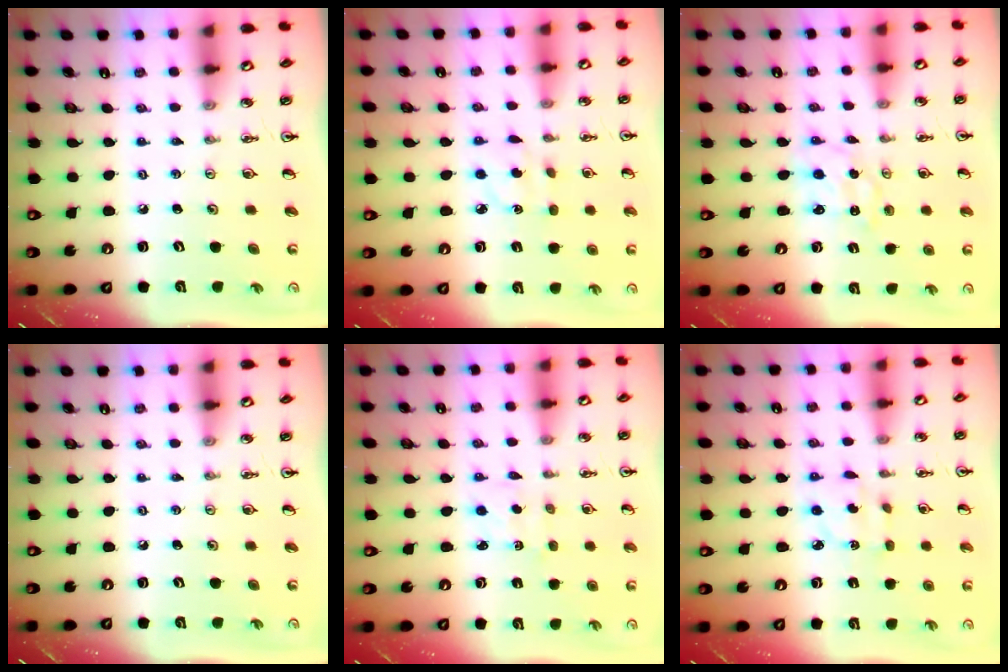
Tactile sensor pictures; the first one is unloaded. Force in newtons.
{"total": 3.3, "press": 3.2, "slide": 0.8}
{"total": 1.5, "press": 1.5, "slide": 0.1}
{"total": 0.0}
{"total": 1.8, "press": 1.6, "slide": 0.7}
{"total": 2.9, "press": 2.9, "slide": 0.1}